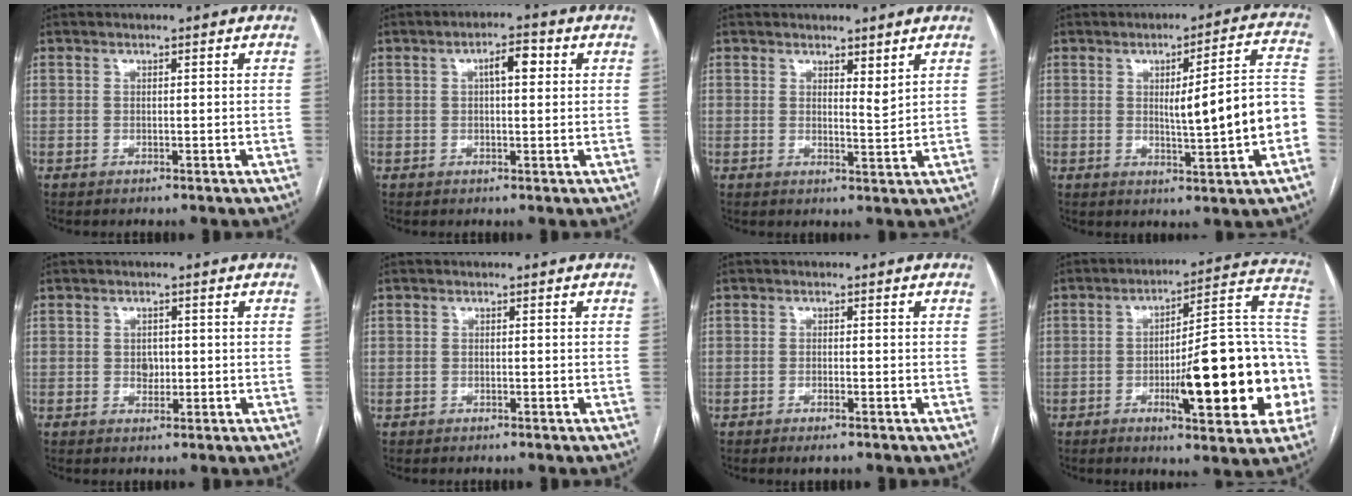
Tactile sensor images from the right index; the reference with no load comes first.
{"total": 3.9, "force": [1.1, 1.2, 3.6], "torque": [-0.061, 0.015, 0.015]}
{"total": 2.3, "force": [1.8, 0.4, 1.4], "torque": [-0.025, -0.012, 0.034]}
{"total": 12.0, "force": [-1.5, 0.7, 11.9], "torque": [-0.153, 0.020, -0.015]}
{"total": 1.9, "force": [0.0, 1.5, 1.2], "torque": [-0.016, 0.002, 0.002]}
{"total": 0.6, "force": [-0.3, 0.5, -0.1], "torque": [-0.003, 0.005, -0.009]}
{"total": 1.8, "force": [-1.2, 0.2, 1.4], "torque": [-0.024, -0.003, -0.018]}
{"total": 21.9, "force": [-5.2, 4.4, 20.8], "torque": [-0.226, 0.031, -0.063]}